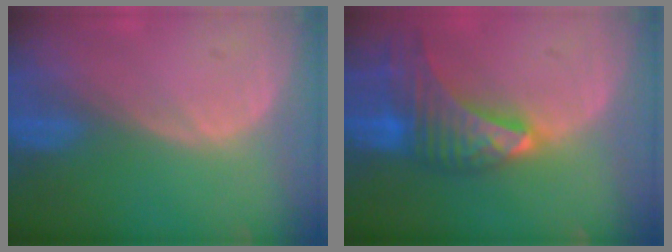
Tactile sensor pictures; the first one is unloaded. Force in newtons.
{"total": 9.8, "press": 8.7, "slide": 4.5}